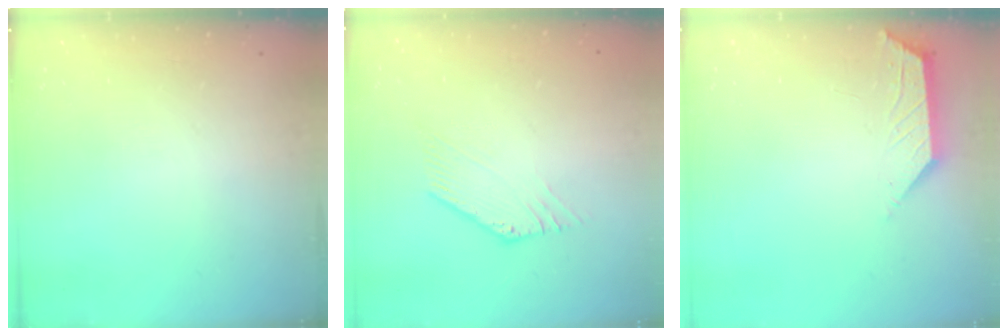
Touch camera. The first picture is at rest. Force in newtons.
{"total": 0.0}
{"total": 2.0, "press": 1.9, "slide": 0.4}